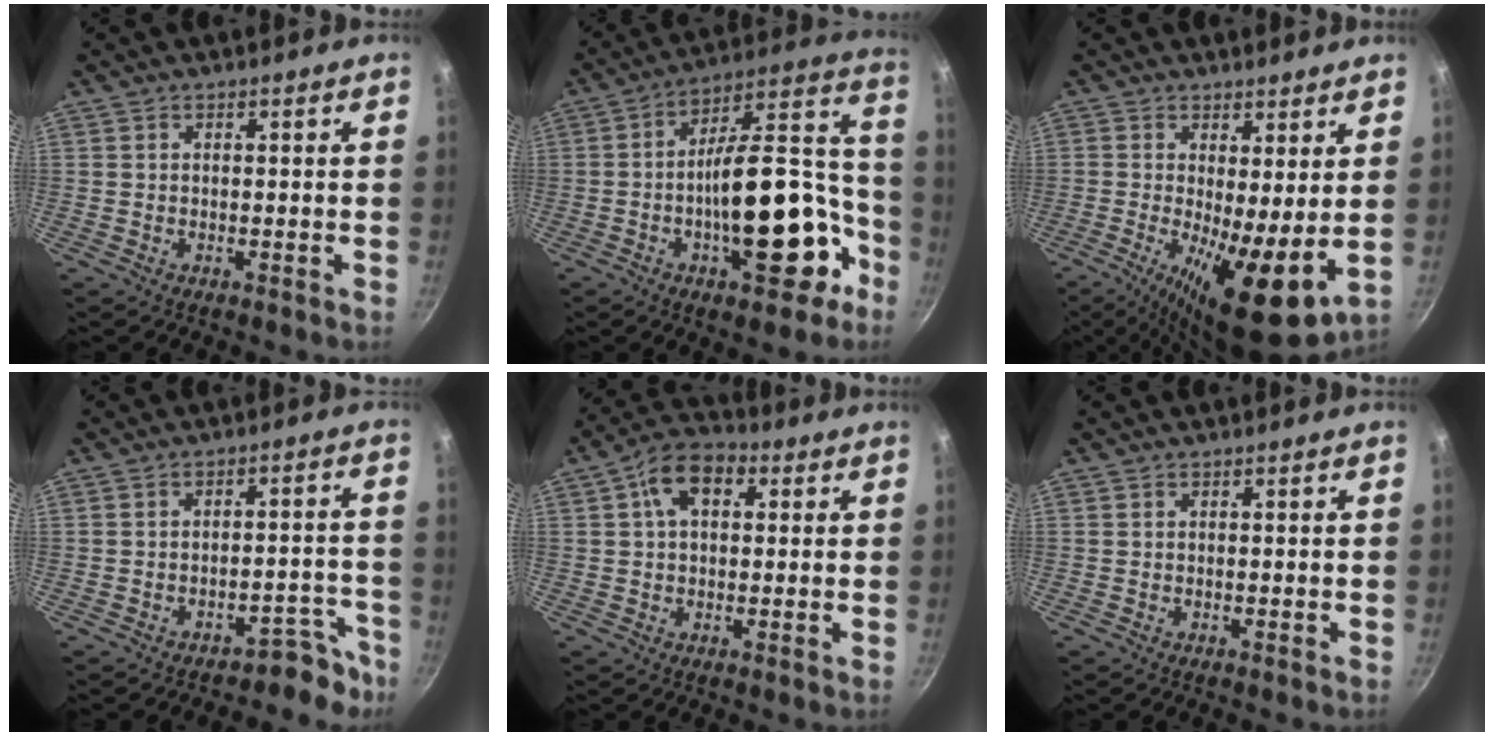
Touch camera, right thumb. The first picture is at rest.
{"total": 23.5, "force": [-8.0, 10.9, 19.2], "torque": [-0.234, 0.079, -0.115]}
{"total": 14.1, "force": [0.0, 4.7, 13.3], "torque": [-0.203, -0.028, 0.005]}
{"total": 6.0, "force": [-4.8, 3.0, 2.1], "torque": [0.030, 0.070, -0.052]}
{"total": 9.2, "force": [2.7, 5.9, 6.5], "torque": [-0.084, 0.017, 0.030]}
{"total": 0.0}